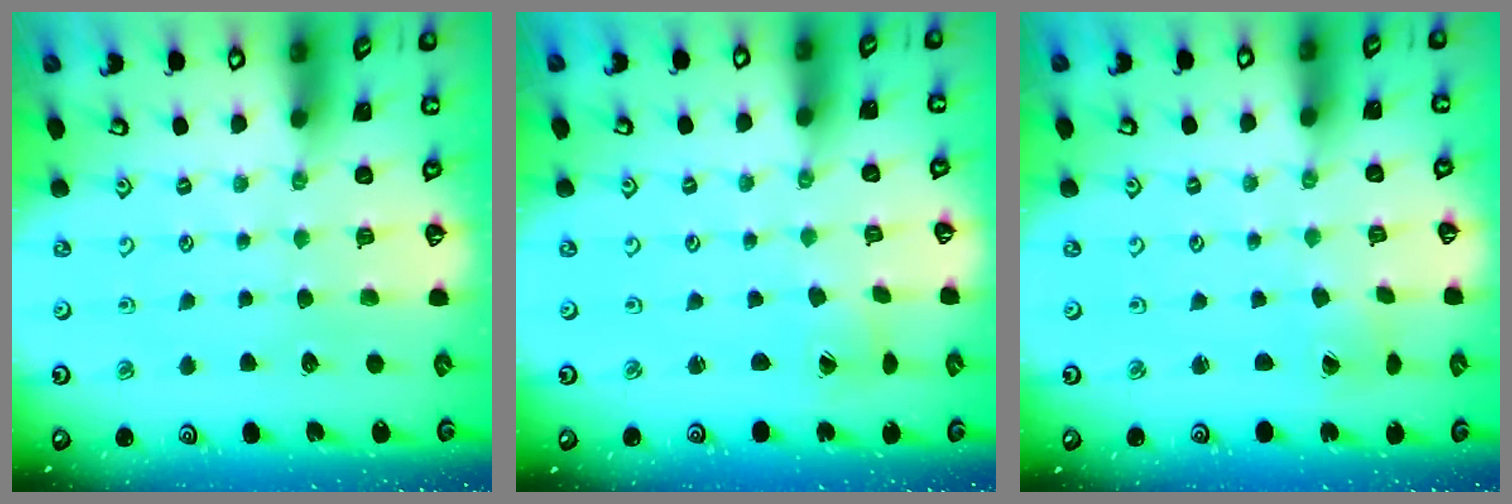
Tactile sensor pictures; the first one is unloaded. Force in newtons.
{"total": 1.3, "press": 1.3, "slide": 0.0}
{"total": 0.7, "press": 0.7, "slide": 0.1}